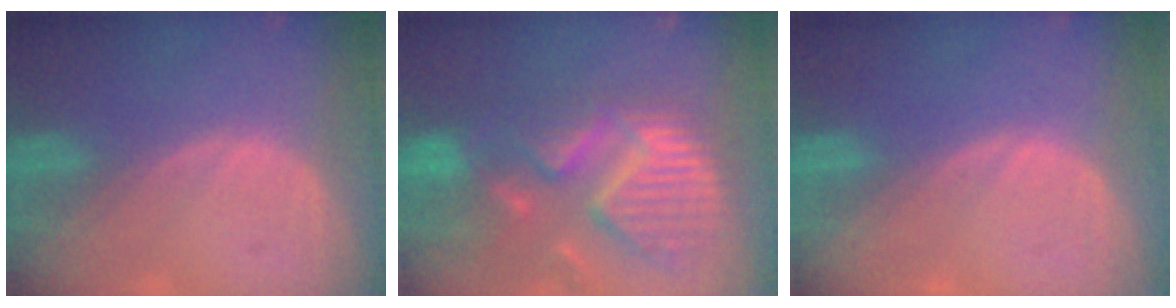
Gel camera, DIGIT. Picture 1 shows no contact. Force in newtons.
{"total": 13.3, "press": 11.3, "slide": 7.1}
{"total": 0.0}